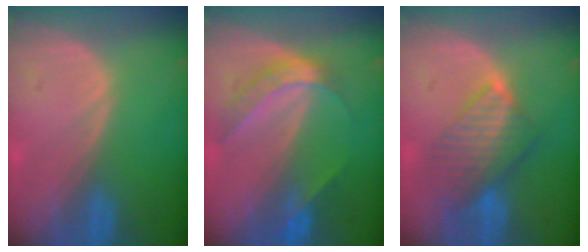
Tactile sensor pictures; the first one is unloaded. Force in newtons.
{"total": 6.1, "press": 5.1, "slide": 3.2}
{"total": 7.8, "press": 7.1, "slide": 3.3}